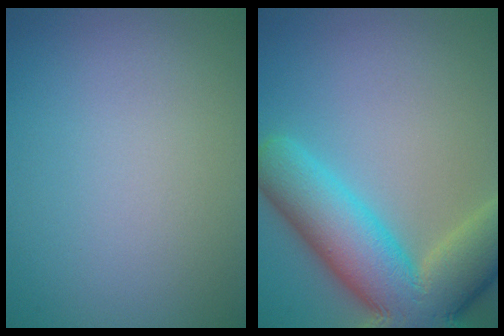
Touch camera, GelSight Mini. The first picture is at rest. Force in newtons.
{"total": 12.0, "press": 12.0, "slide": 0.9}